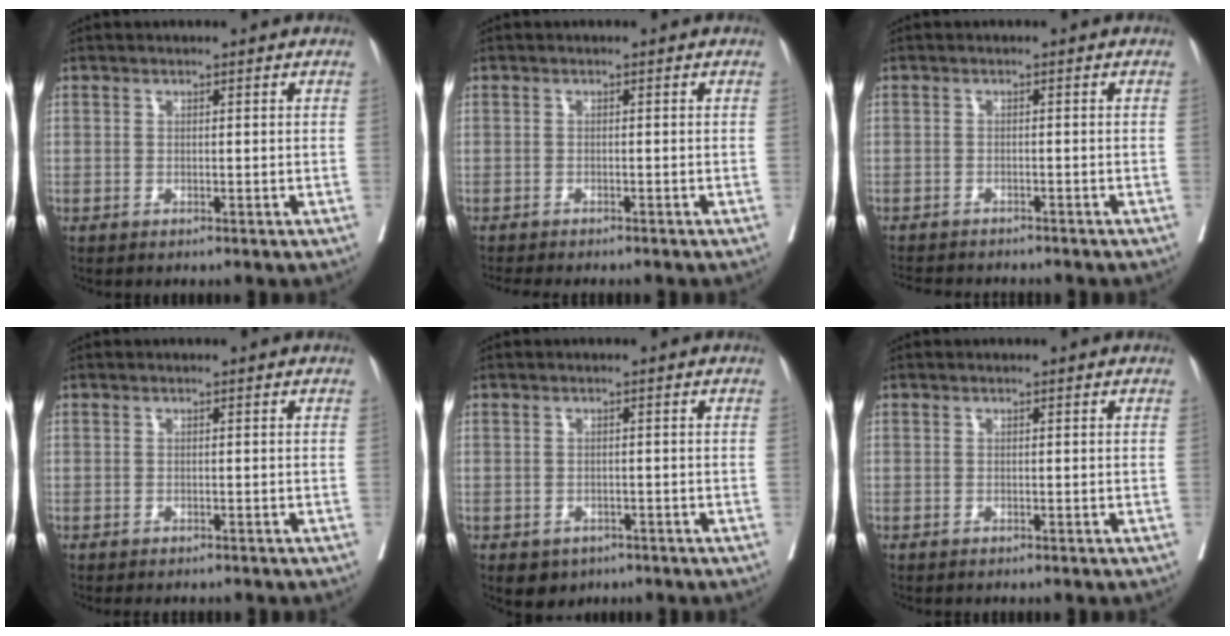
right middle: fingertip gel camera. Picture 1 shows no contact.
{"total": 7.3, "force": [-6.5, 1.2, 3.1], "torque": [-0.033, -0.008, -0.089]}
{"total": 8.7, "force": [-8.0, 1.7, 3.1], "torque": [-0.044, -0.007, -0.106]}
{"total": 3.4, "force": [-3.0, 1.1, 1.2], "torque": [-0.009, -0.004, -0.037]}
{"total": 4.3, "force": [-3.1, 2.8, 1.2], "torque": [-0.012, 0.001, -0.039]}
{"total": 0.0}